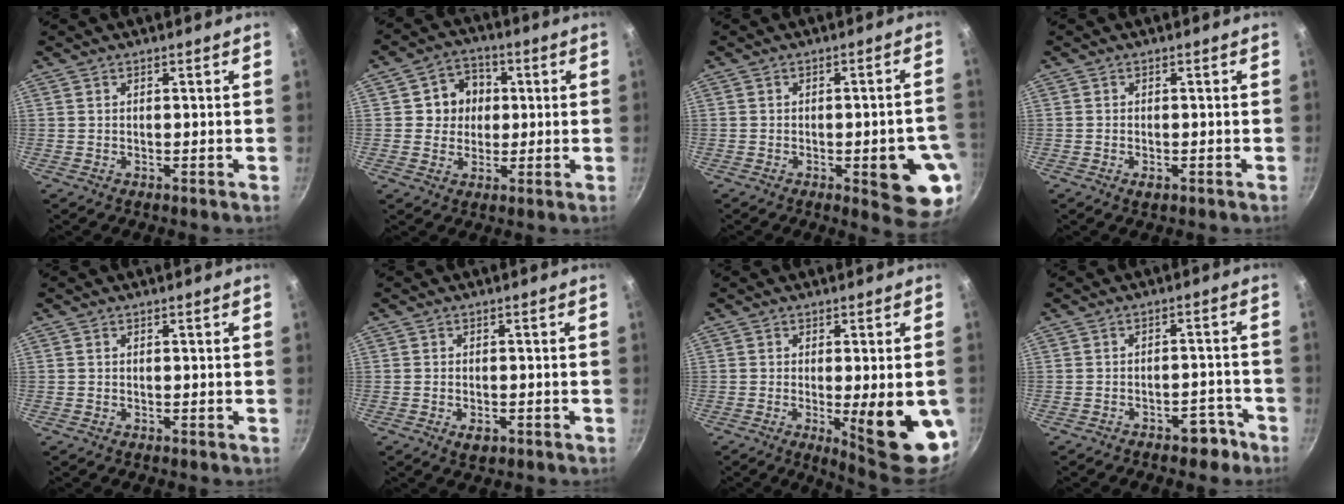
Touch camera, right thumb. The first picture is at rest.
{"total": 7.6, "force": [1.0, 6.9, 2.9], "torque": [-0.002, 0.006, 0.005]}
{"total": 11.3, "force": [-3.1, 3.6, 10.3], "torque": [-0.094, 0.012, -0.033]}
{"total": 1.5, "force": [-0.7, 0.8, 1.1], "torque": [-0.022, 0.000, -0.013]}
{"total": 0.0}
{"total": 2.7, "force": [-1.2, 1.5, 1.9], "torque": [-0.031, 0.005, -0.018]}
{"total": 14.8, "force": [-3.5, 3.5, 14.0], "torque": [-0.152, -0.002, -0.038]}
{"total": 4.9, "force": [-3.5, 2.7, 2.1], "torque": [-0.003, 0.050, -0.032]}